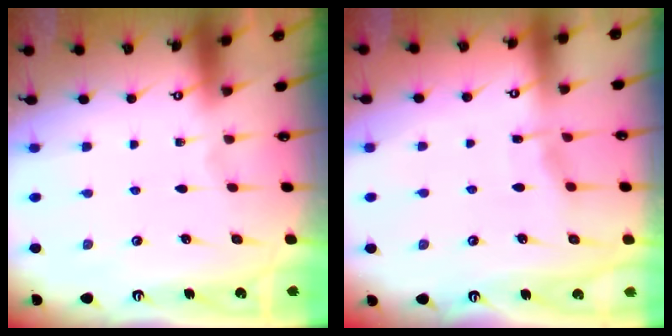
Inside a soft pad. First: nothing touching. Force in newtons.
{"total": 4.5, "press": 4.5, "slide": 0.6}